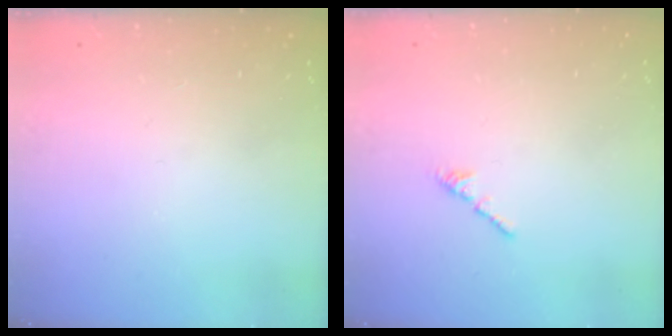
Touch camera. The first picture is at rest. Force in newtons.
{"total": 0.8, "press": 0.7, "slide": 0.5}